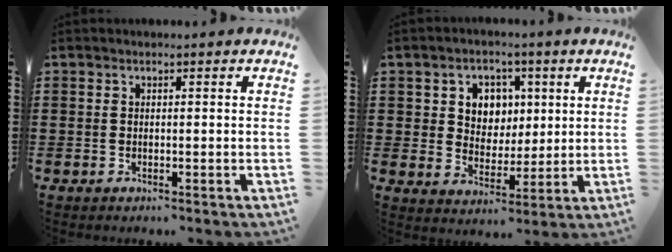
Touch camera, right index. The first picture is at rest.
{"total": 5.6, "force": [1.8, 5.0, 1.8], "torque": [-0.045, 0.009, 0.026]}